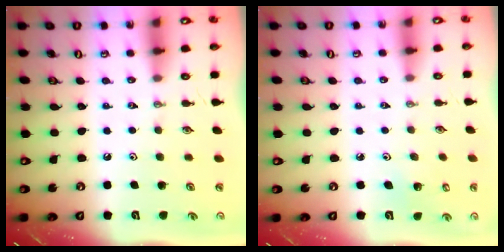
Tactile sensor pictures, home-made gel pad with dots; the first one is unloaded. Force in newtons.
{"total": 3.2, "press": 3.2, "slide": 0.2}